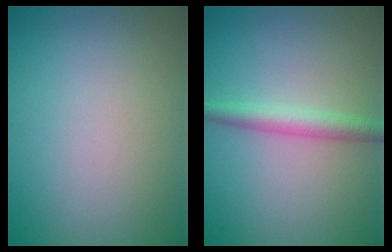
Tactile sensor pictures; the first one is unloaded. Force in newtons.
{"total": 2.5, "press": 2.5, "slide": 0.0}